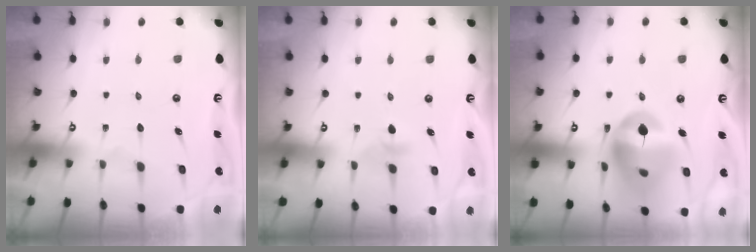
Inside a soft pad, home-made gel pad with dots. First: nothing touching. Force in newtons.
{"total": 3.3, "press": 3.2, "slide": 0.7}
{"total": 15.8, "press": 15.7, "slide": 1.8}